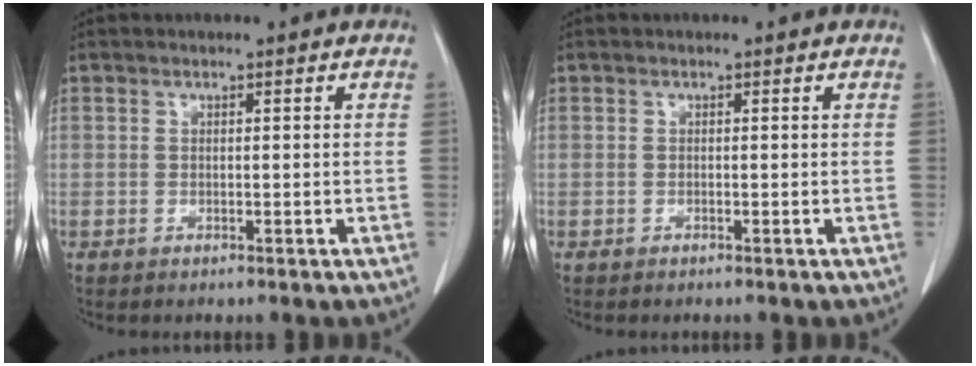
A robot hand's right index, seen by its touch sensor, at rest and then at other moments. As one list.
[{"total": 0.0}]